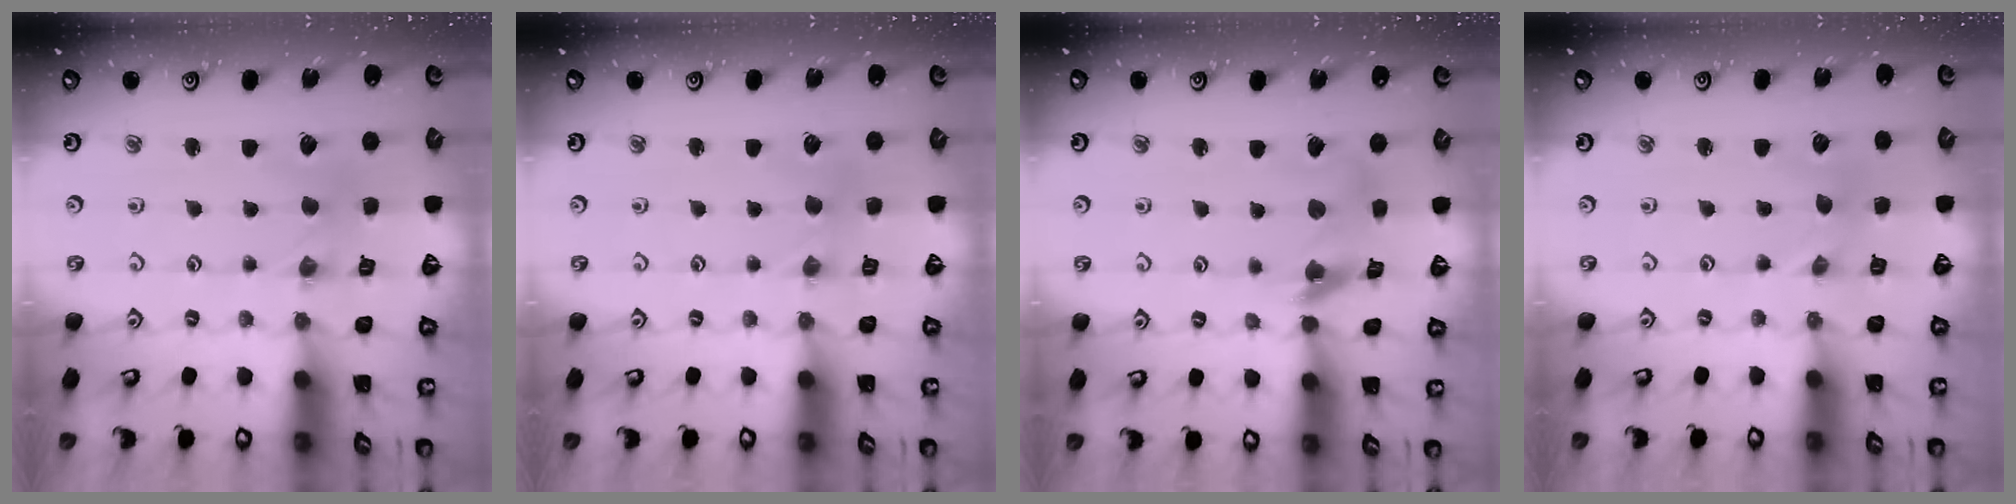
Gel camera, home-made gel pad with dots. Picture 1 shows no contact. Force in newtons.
{"total": 2.0, "press": 2.0, "slide": 0.4}
{"total": 10.1, "press": 10.1, "slide": 1.1}
{"total": 0.0}